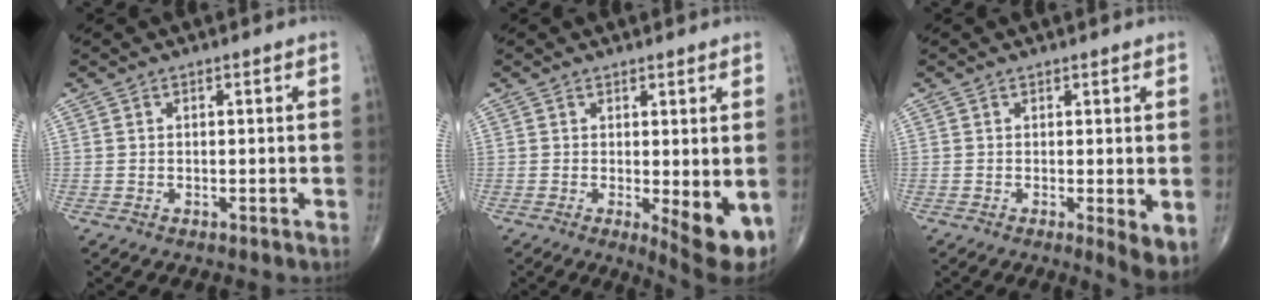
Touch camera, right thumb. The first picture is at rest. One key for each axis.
{"total": 7.1, "fx": -0.9, "fy": 2.1, "fz": 6.8, "tx": -0.087, "ty": -0.019, "tz": -0.007}
{"total": 4.3, "fx": -0.1, "fy": 1.0, "fz": 4.2, "tx": -0.060, "ty": -0.014, "tz": -0.003}